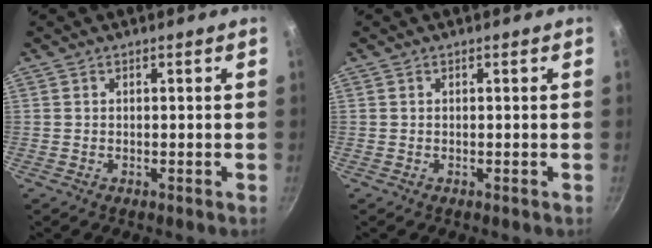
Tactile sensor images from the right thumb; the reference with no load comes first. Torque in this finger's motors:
{"motor_torque": [-0.30, 0.03, -0.06, 0.26, -0.02]}